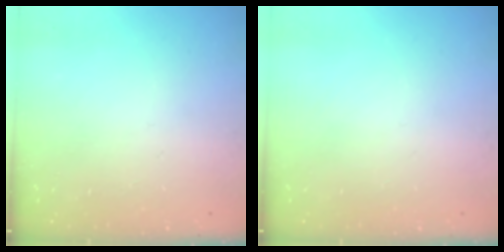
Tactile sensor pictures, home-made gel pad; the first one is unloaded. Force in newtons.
{"total": 0.0}